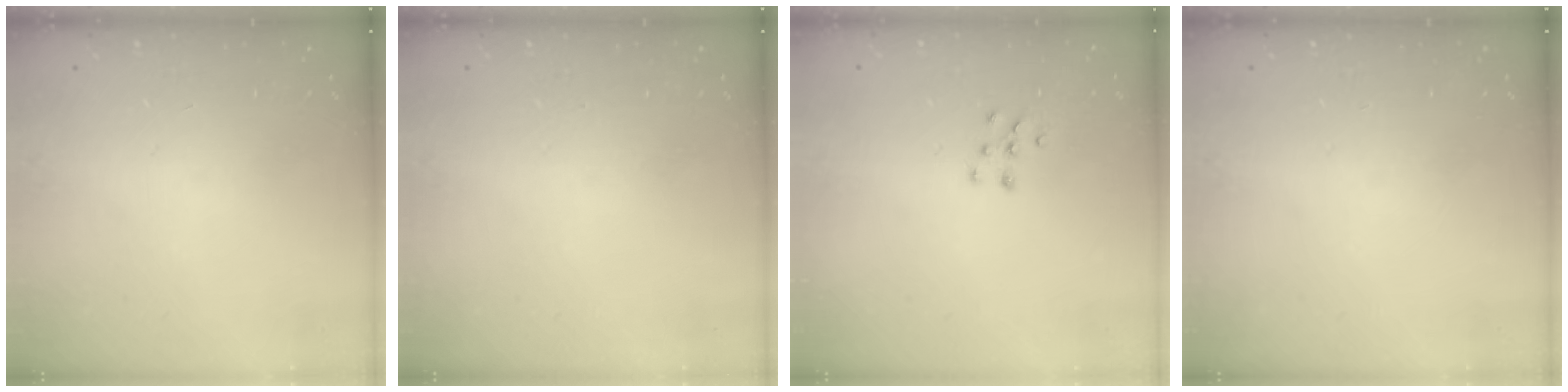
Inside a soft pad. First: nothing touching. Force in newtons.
{"total": 0.0}
{"total": 6.8, "press": 6.8, "slide": 0.4}
{"total": 0.0}